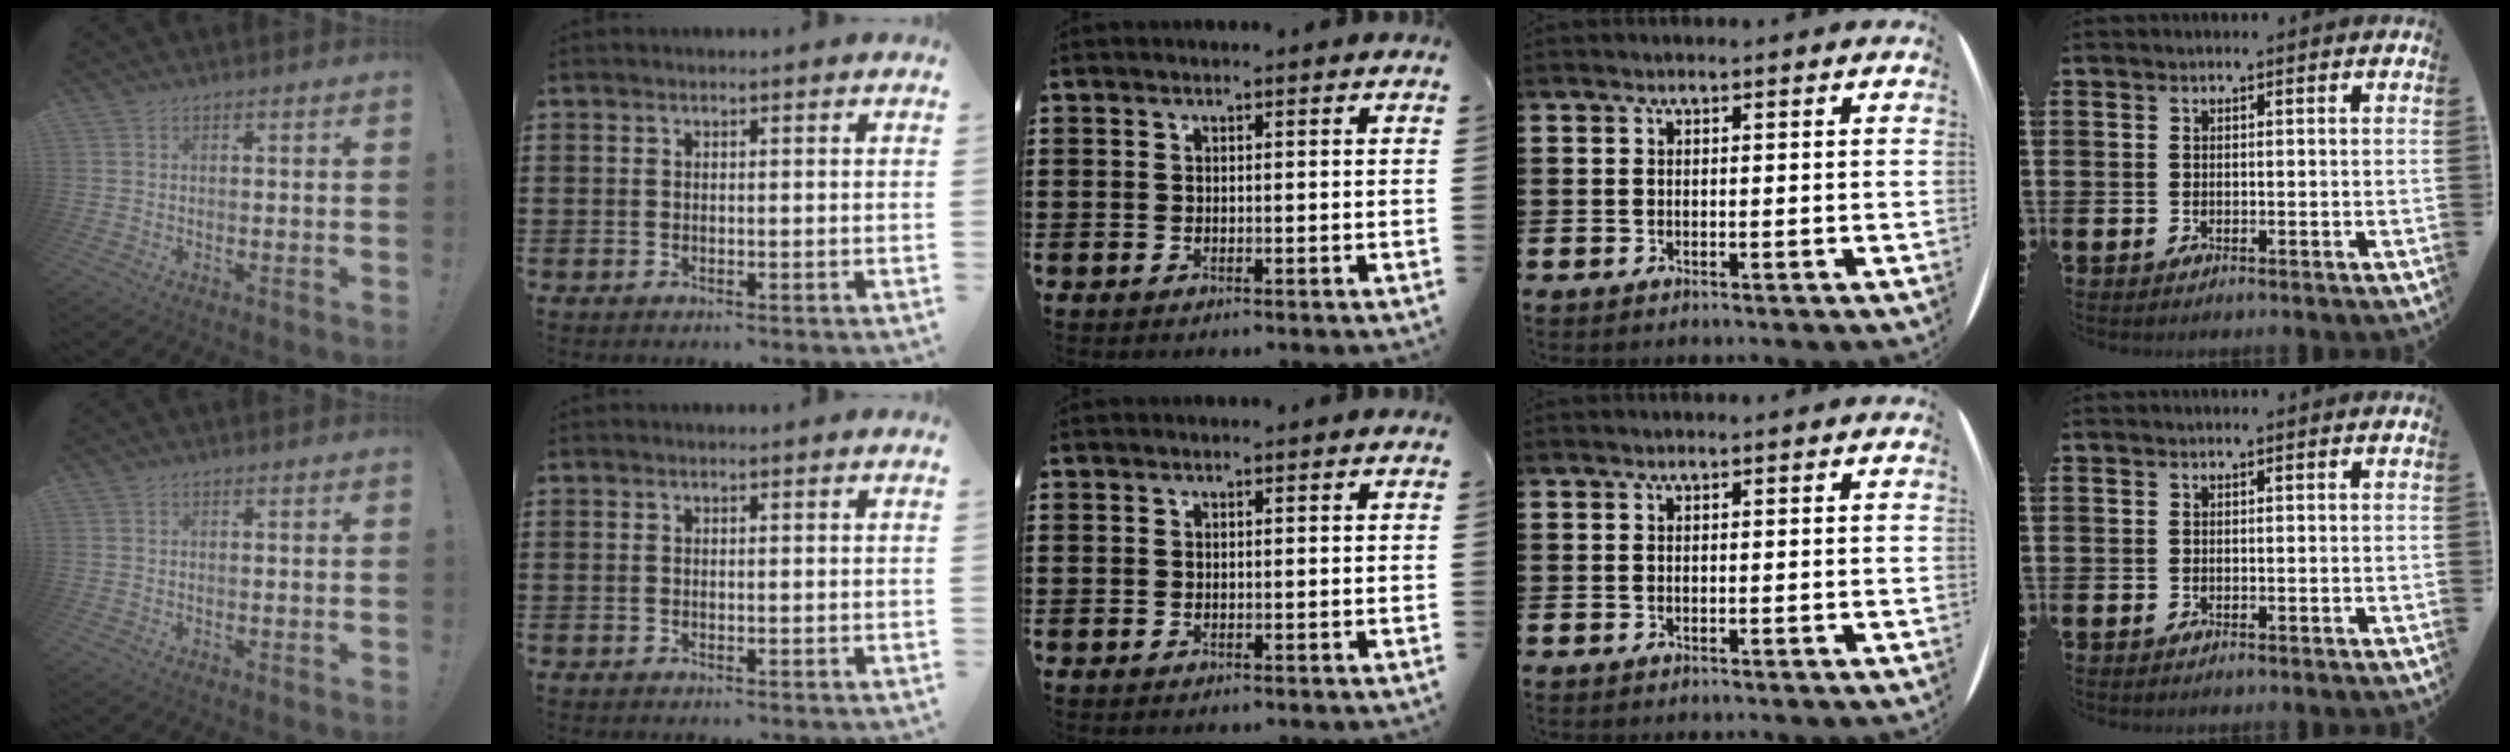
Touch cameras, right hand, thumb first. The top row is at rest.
{}